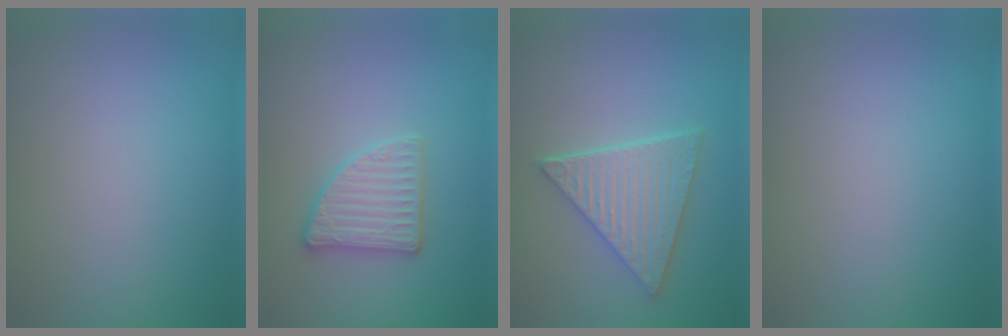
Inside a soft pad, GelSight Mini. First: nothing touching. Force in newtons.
{"total": 2.9, "press": 2.8, "slide": 0.5}
{"total": 5.0, "press": 4.2, "slide": 2.6}
{"total": 0.0}